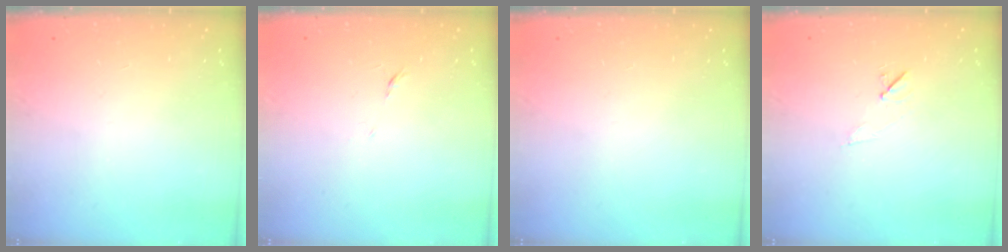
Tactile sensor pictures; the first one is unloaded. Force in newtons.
{"total": 3.9, "press": 3.8, "slide": 0.9}
{"total": 0.0}
{"total": 5.2, "press": 4.7, "slide": 2.1}